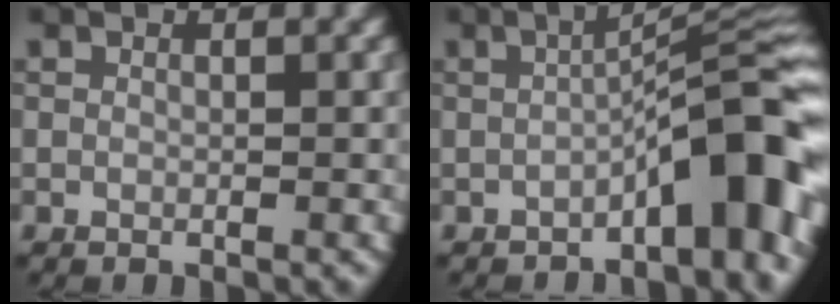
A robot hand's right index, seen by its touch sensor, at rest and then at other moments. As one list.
[{"total": 7.8, "force": [-3.0, 1.6, 7.0], "torque": [-0.090, 0.027, -0.052]}]